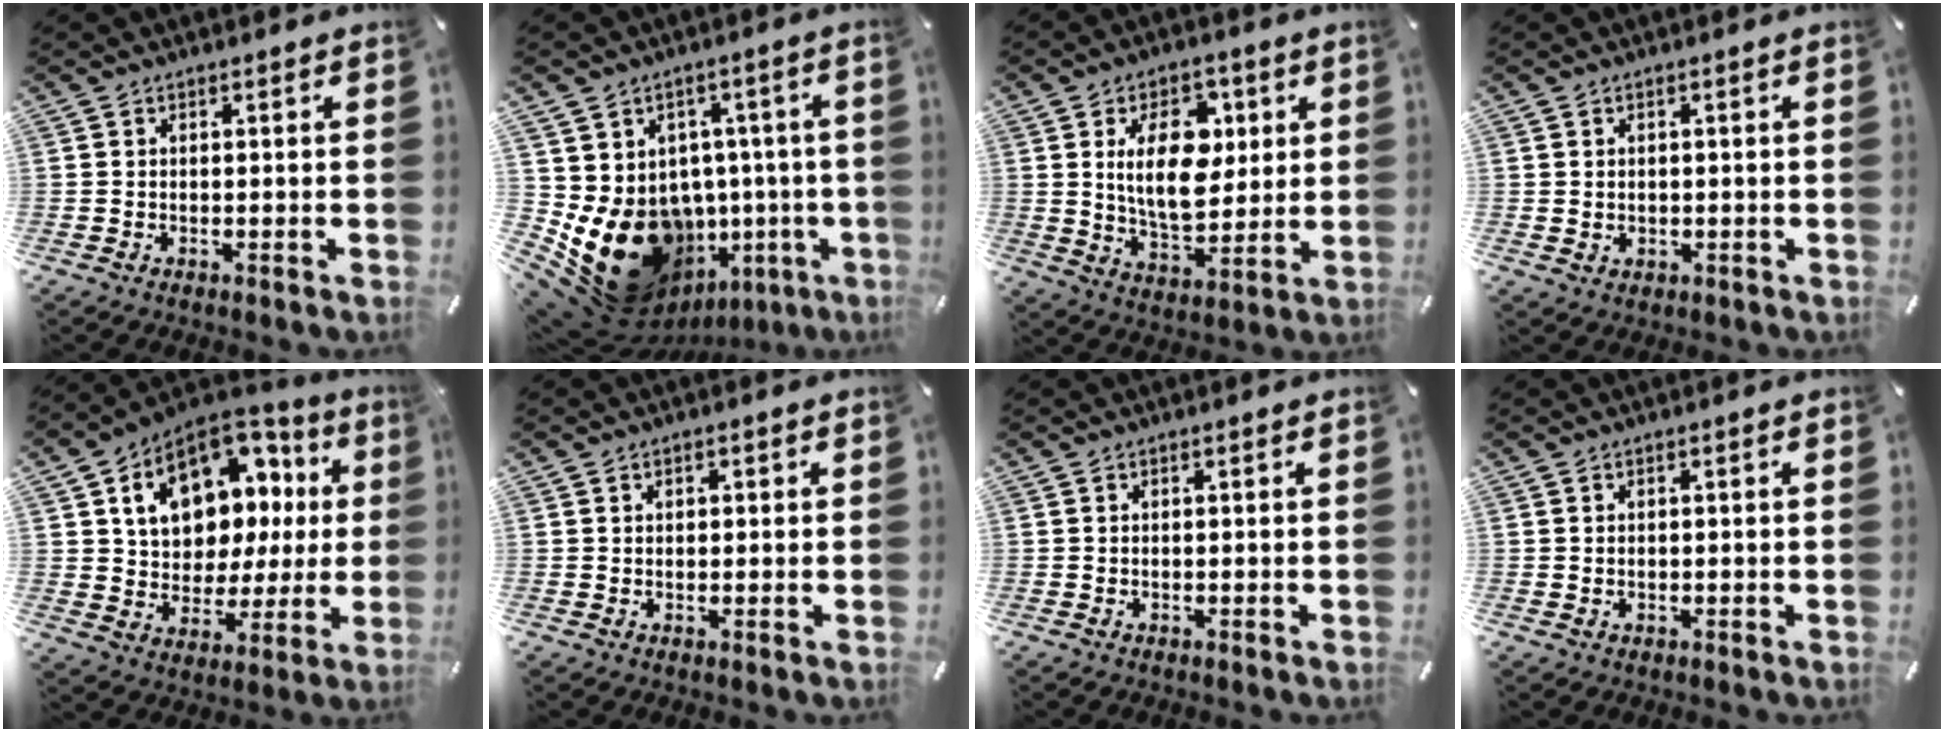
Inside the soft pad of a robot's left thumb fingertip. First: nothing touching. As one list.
[{"total": 20.0, "force": [-5.7, 14.5, 12.6], "torque": [-0.224, 0.011, -0.065]}, {"total": 15.1, "force": [3.6, 9.5, 11.2], "torque": [-0.195, 0.002, 0.059]}, {"total": 1.5, "force": [0.5, 1.4, 0.2], "torque": [-0.006, 0.004, 0.006]}, {"total": 17.5, "force": [7.4, 12.3, 10.0], "torque": [-0.163, -0.035, 0.134]}, {"total": 1.2, "force": [0.3, 1.0, 0.5], "torque": [-0.011, 0.007, 0.003]}, {"total": 0.0}, {"total": 0.6, "force": [0.1, 0.6, 0.2], "torque": [-0.003, 0.003, 0.001]}]